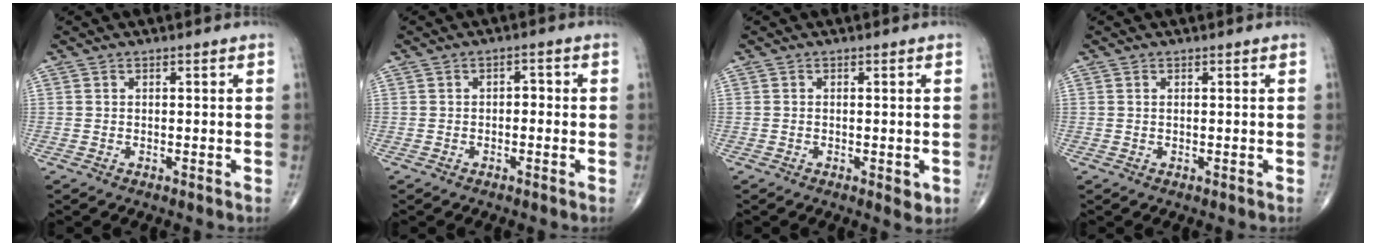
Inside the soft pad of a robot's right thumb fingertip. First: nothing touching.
{"total": 1.9, "force": [-0.2, 1.2, 1.5], "torque": [-0.009, 0.009, -0.011]}
{"total": 2.2, "force": [-0.6, 0.9, 1.9], "torque": [-0.020, -0.004, -0.006]}
{"total": 0.0}